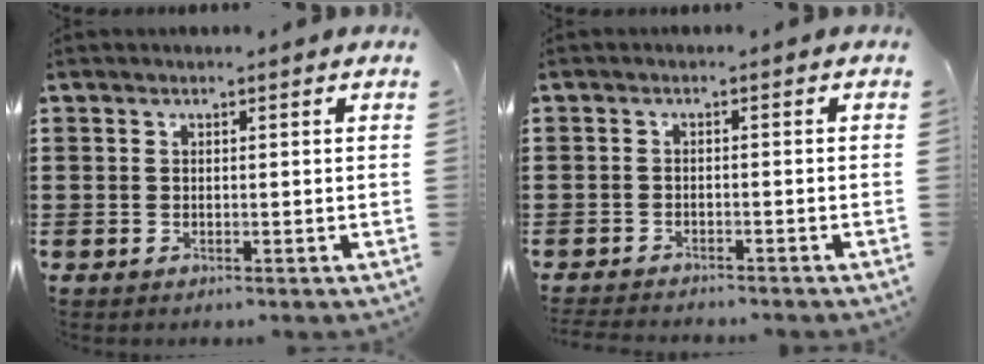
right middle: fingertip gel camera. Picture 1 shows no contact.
{"total": 1.9, "force": [-1.9, -0.1, 0.0], "torque": [-0.006, -0.004, -0.040]}